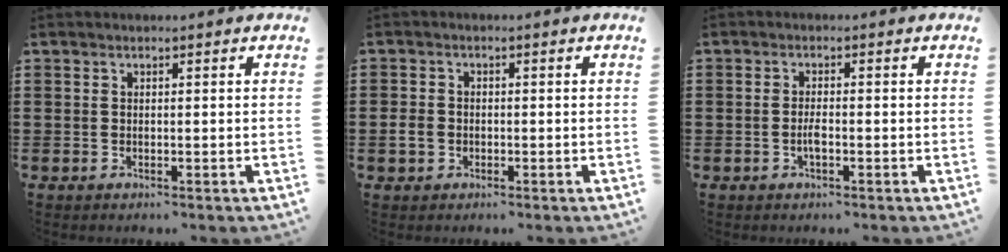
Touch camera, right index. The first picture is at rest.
{"total": 2.5, "force": [-0.6, 2.0, 1.3], "torque": [-0.036, 0.001, -0.014]}
{"total": 2.2, "force": [-0.7, 0.6, 2.0], "torque": [-0.045, 0.000, -0.015]}